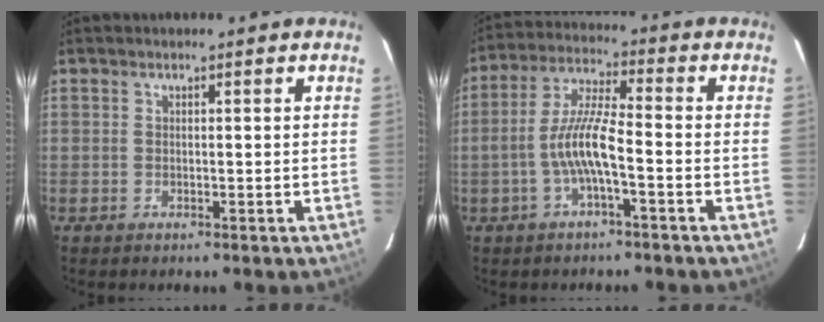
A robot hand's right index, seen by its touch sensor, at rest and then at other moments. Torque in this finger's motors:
{"motor_torque": [0.97, -0.70, 0.79, 0.20]}